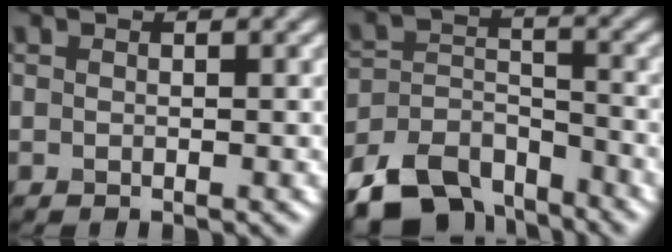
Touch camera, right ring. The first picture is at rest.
{"total": 8.8, "force": [-7.0, 4.2, 3.3], "torque": [-0.057, -0.004, -0.134]}